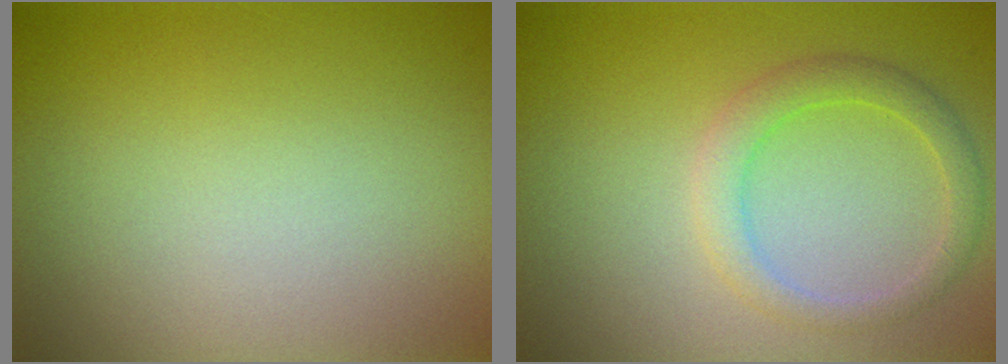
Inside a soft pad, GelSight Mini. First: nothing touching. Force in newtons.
{"total": 2.4, "press": 2.4, "slide": 0.1}